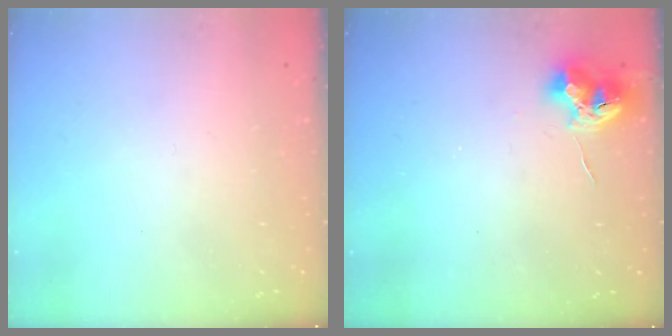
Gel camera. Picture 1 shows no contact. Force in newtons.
{"total": 9.9, "press": 9.9, "slide": 0.5}